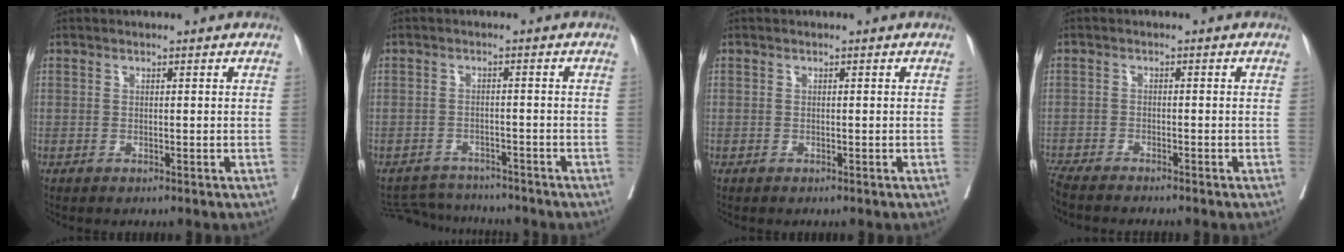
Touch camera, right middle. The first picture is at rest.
{"total": 6.7, "force": [-6.6, 1.2, 0.1], "torque": [-0.007, 0.006, -0.101]}
{"total": 0.6, "force": [-0.2, 0.6, -0.1], "torque": [0.005, 0.007, -0.006]}
{"total": 7.0, "force": [-6.3, 0.5, 3.0], "torque": [-0.041, -0.017, -0.105]}